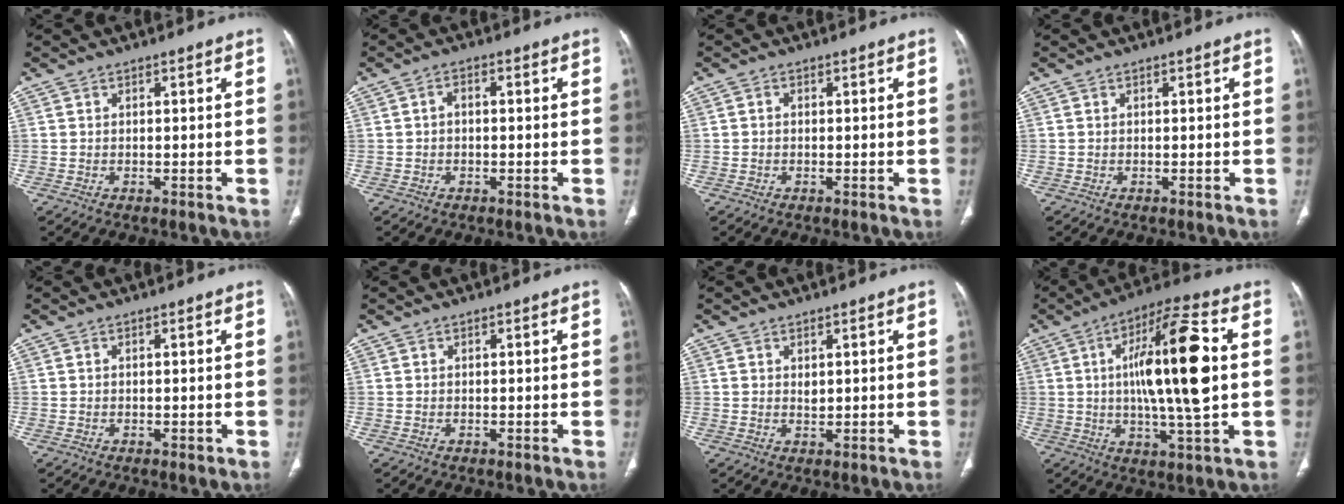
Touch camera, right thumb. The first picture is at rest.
{"total": 1.8, "force": [-0.1, 1.1, 1.4], "torque": [-0.019, 0.010, -0.006]}
{"total": 0.6, "force": [-0.1, 0.4, 0.3], "torque": [-0.004, 0.001, -0.005]}
{"total": 0.0}
{"total": 0.6, "force": [-0.2, 0.3, 0.5], "torque": [-0.007, -0.002, -0.001]}
{"total": 0.0}
{"total": 1.4, "force": [0.6, 0.8, 1.0], "torque": [-0.015, -0.005, 0.014]}
{"total": 18.6, "force": [1.7, 3.9, 18.1], "torque": [-0.315, 0.010, 0.021]}